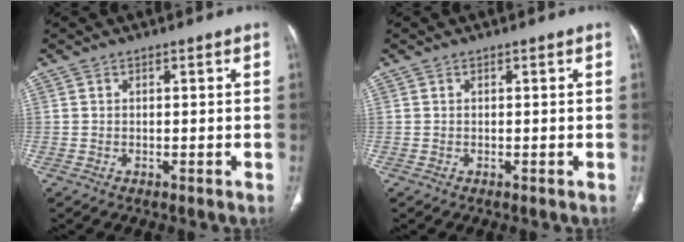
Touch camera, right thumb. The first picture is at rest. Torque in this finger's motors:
{"motor_torque": [-0.16, 0.16, 0.00, 0.00, 0.00]}